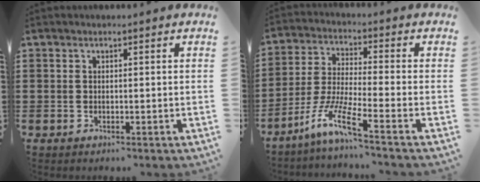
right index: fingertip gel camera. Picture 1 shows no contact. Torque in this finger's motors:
{"motor_torque": [0.35, 0.52, 0.40, 0.18]}